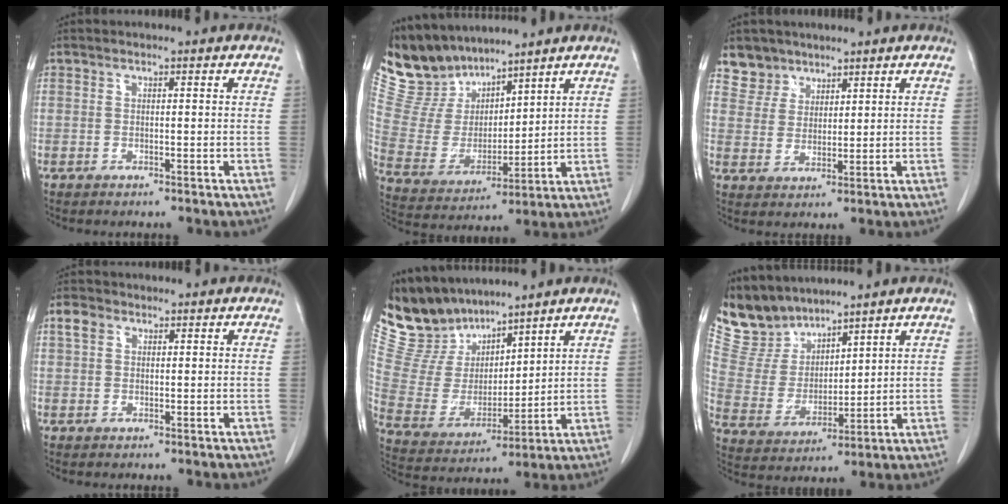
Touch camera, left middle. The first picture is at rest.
{"total": 10.9, "force": [10.1, 4.0, 1.5], "torque": [-0.053, 0.014, 0.217]}
{"total": 4.7, "force": [3.7, 2.9, -0.4], "torque": [0.015, 0.000, 0.071]}
{"total": 2.3, "force": [1.1, 1.7, 1.2], "torque": [-0.028, 0.014, 0.021]}
{"total": 12.0, "force": [11.0, 4.3, 2.2], "torque": [-0.069, 0.016, 0.233]}
{"total": 8.6, "force": [8.0, 3.2, 0.4], "torque": [-0.028, 0.008, 0.181]}